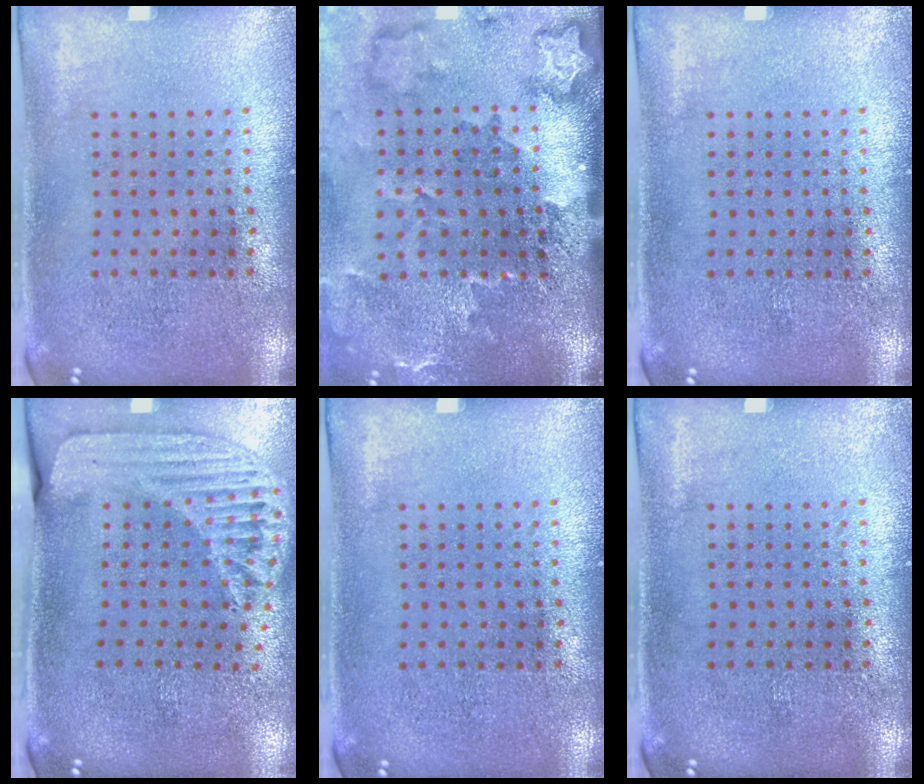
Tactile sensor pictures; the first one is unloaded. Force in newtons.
{"total": 3.5, "press": 2.3, "slide": 2.6}
{"total": 0.0}
{"total": 1.7, "press": 1.5, "slide": 0.7}
{"total": 0.0}
{"total": 0.0}